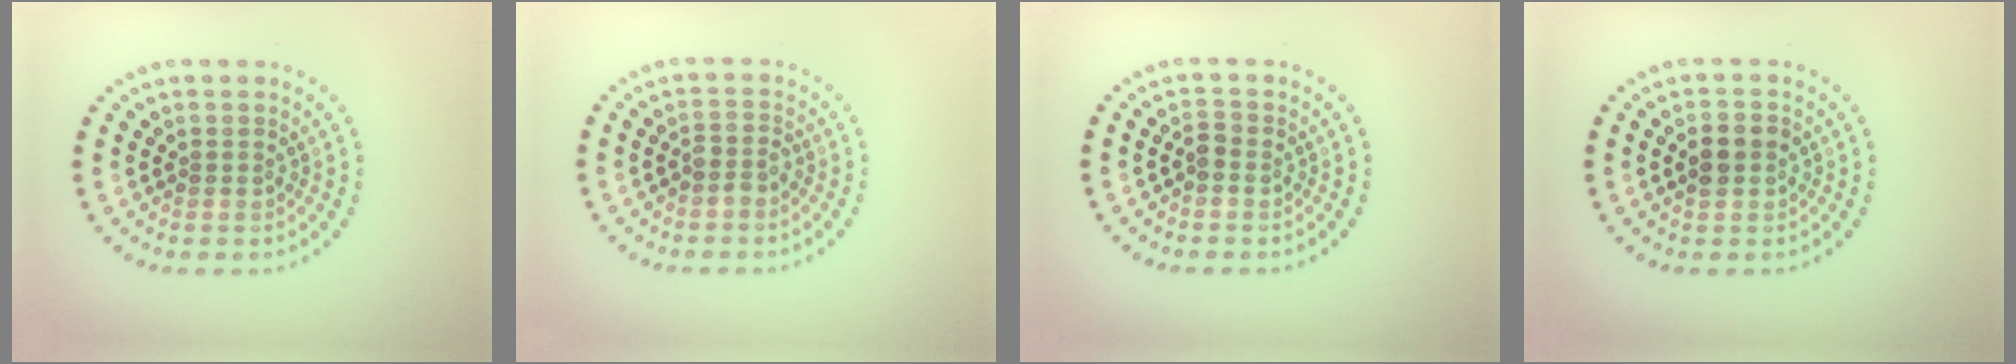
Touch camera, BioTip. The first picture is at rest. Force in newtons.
{"total": 1.4, "press": 1.2, "slide": 0.7}
{"total": 1.1, "press": 1.0, "slide": 0.3}
{"total": 2.7, "press": 2.7, "slide": 0.2}